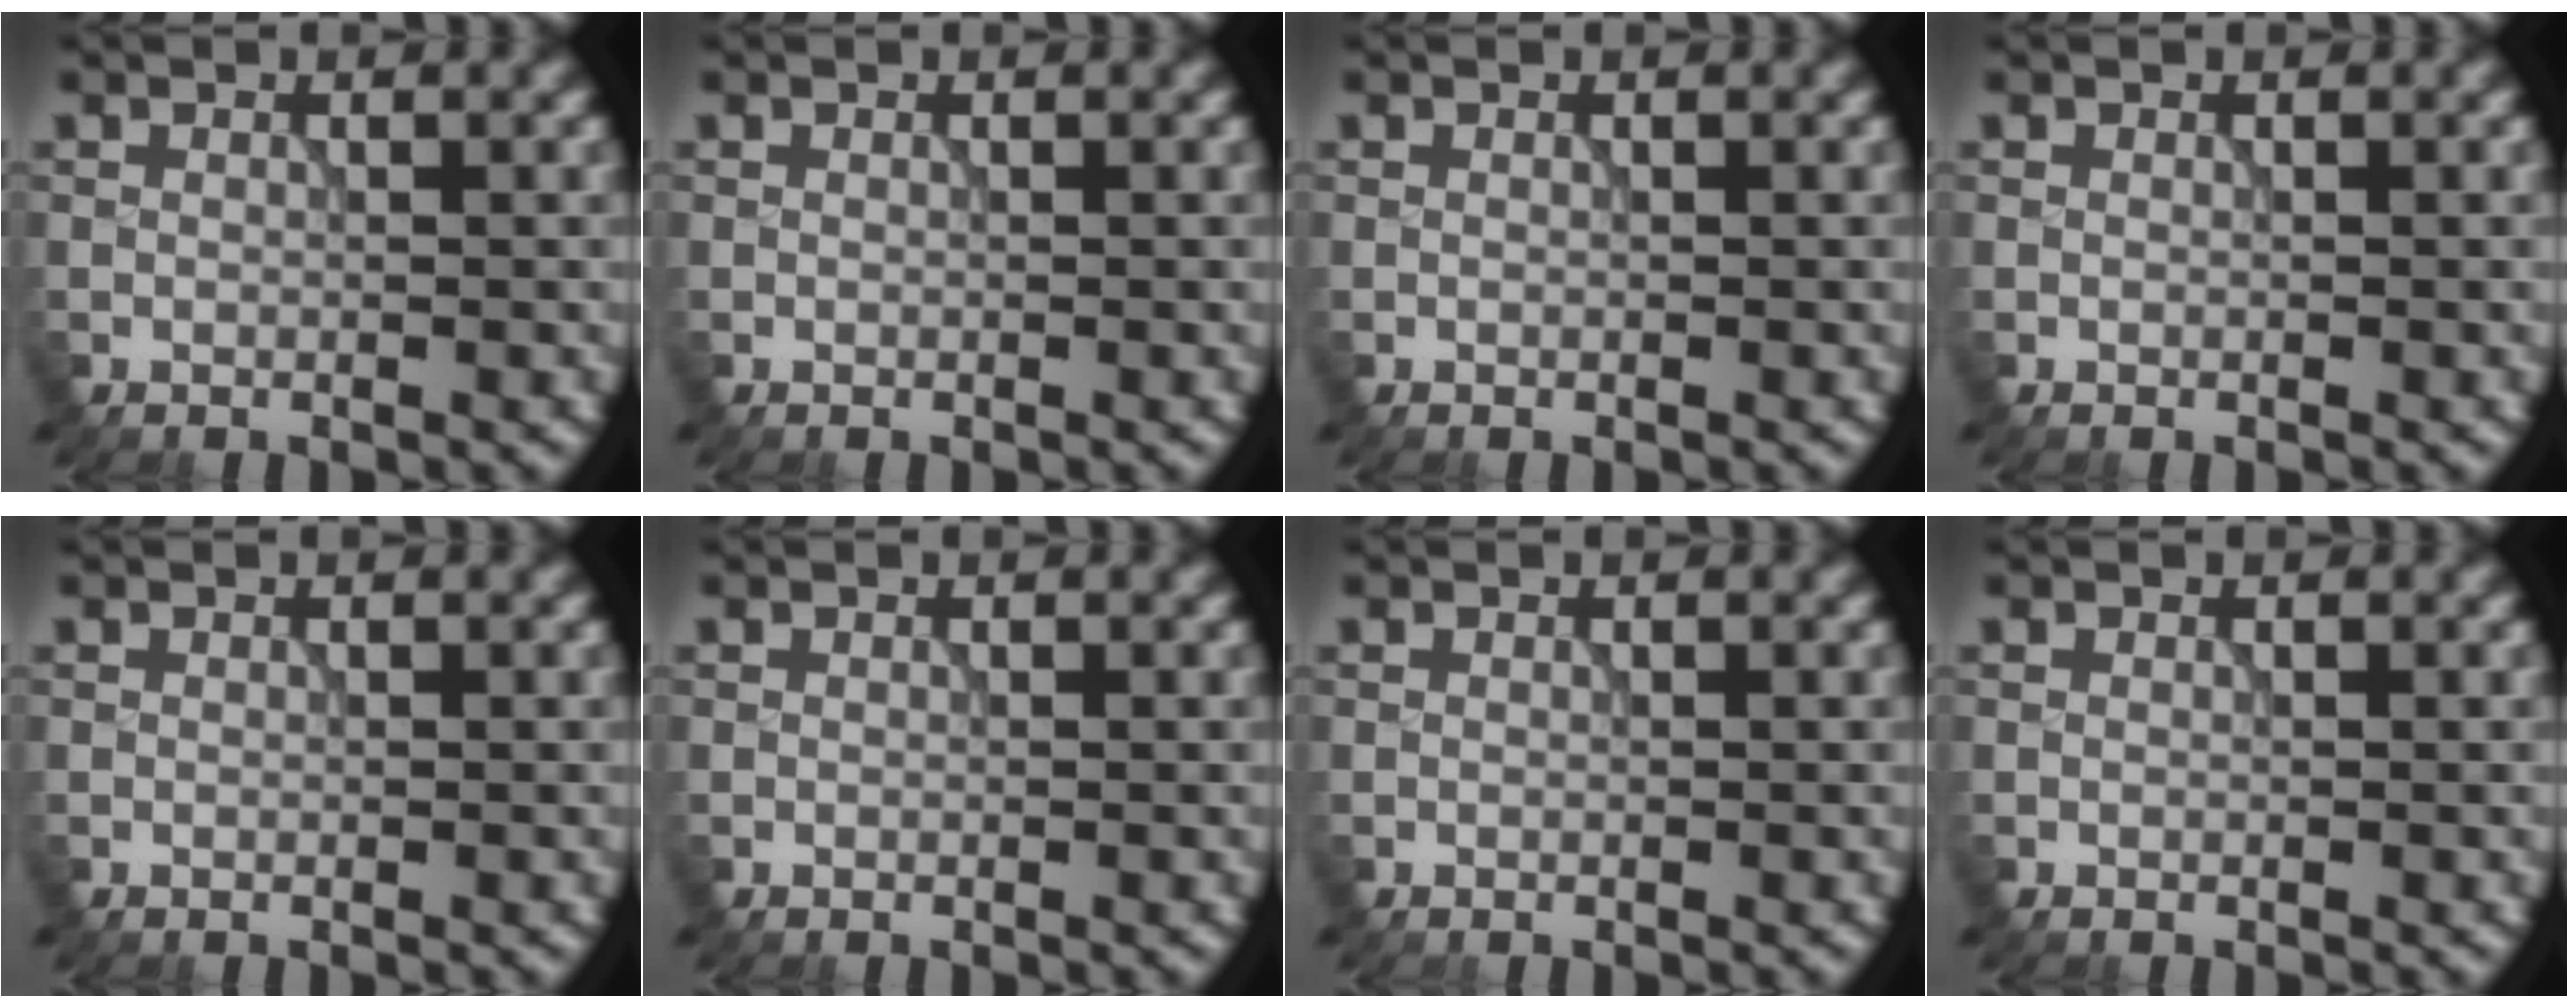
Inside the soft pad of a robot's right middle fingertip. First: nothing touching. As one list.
[{"total": 0.0}, {"total": 0.0}, {"total": 0.0}, {"total": 0.0}, {"total": 0.0}, {"total": 0.0}, {"total": 0.0}]